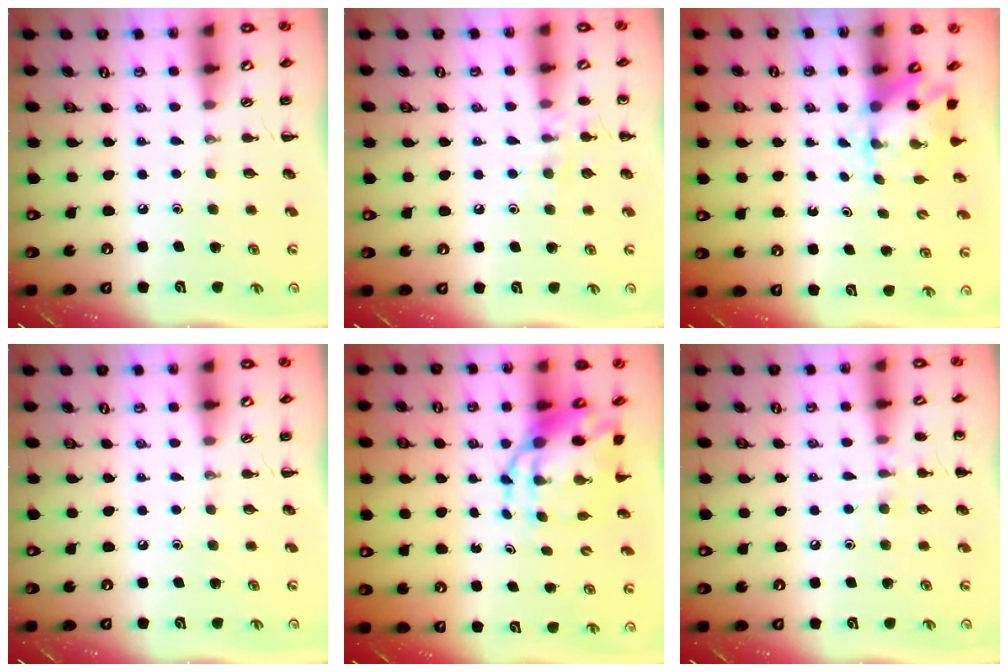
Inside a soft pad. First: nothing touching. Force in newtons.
{"total": 7.9, "press": 7.7, "slide": 1.5}
{"total": 2.5, "press": 2.3, "slide": 1.0}
{"total": 0.0}
{"total": 7.8, "press": 7.5, "slide": 2.0}
{"total": 7.0, "press": 6.7, "slide": 2.0}